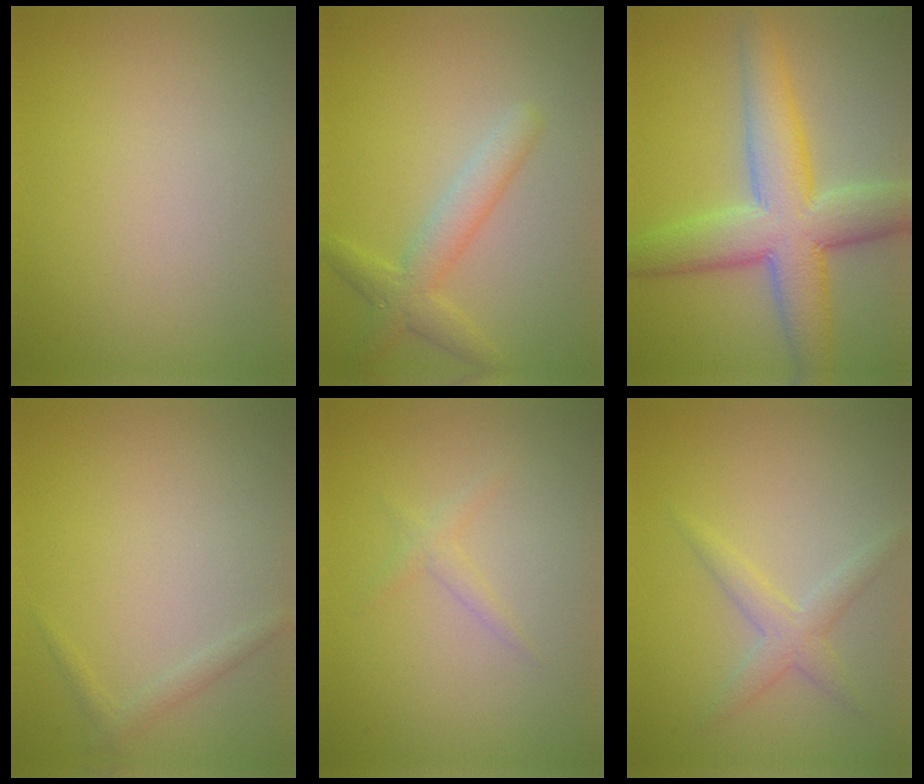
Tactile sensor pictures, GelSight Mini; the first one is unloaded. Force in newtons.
{"total": 3.2, "press": 3.2, "slide": 0.0}
{"total": 8.5, "press": 8.5, "slide": 0.2}
{"total": 1.0, "press": 1.0, "slide": 0.0}
{"total": 1.1, "press": 1.1, "slide": 0.0}
{"total": 2.3, "press": 2.3, "slide": 0.0}